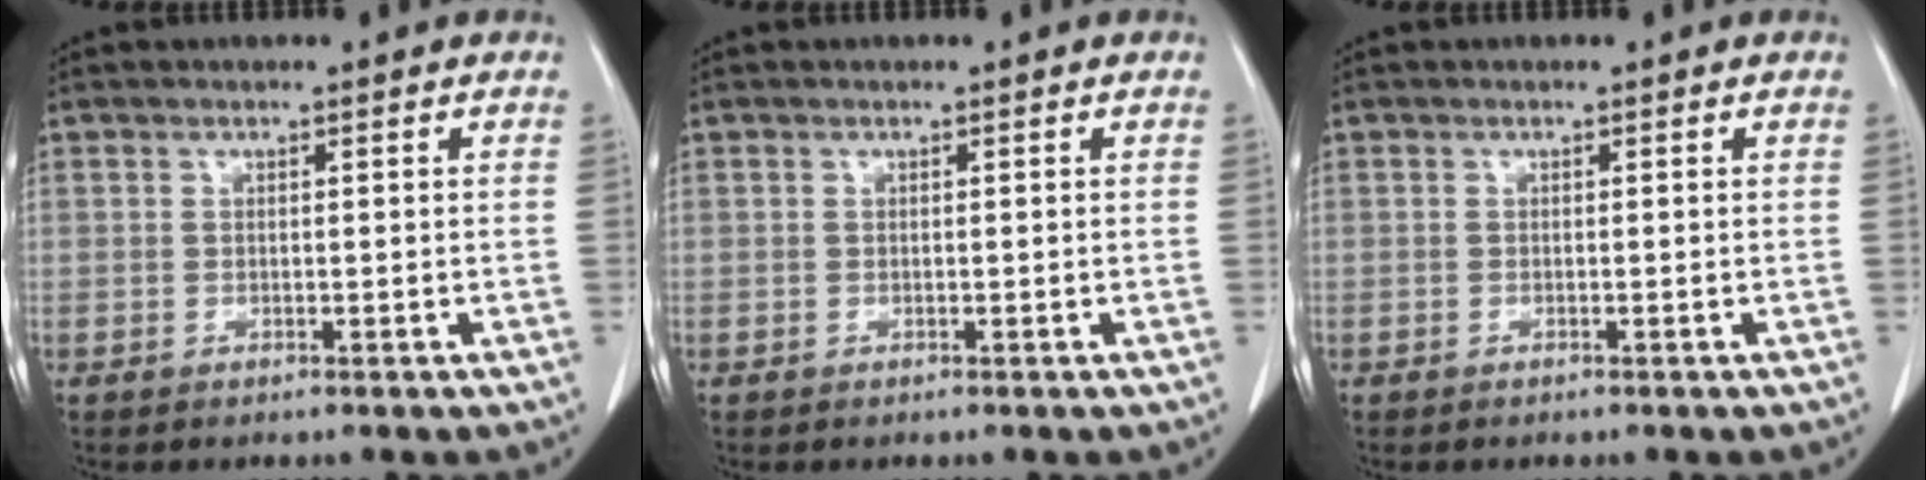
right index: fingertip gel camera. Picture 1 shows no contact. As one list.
[{"total": 0.0}, {"total": 0.0}]